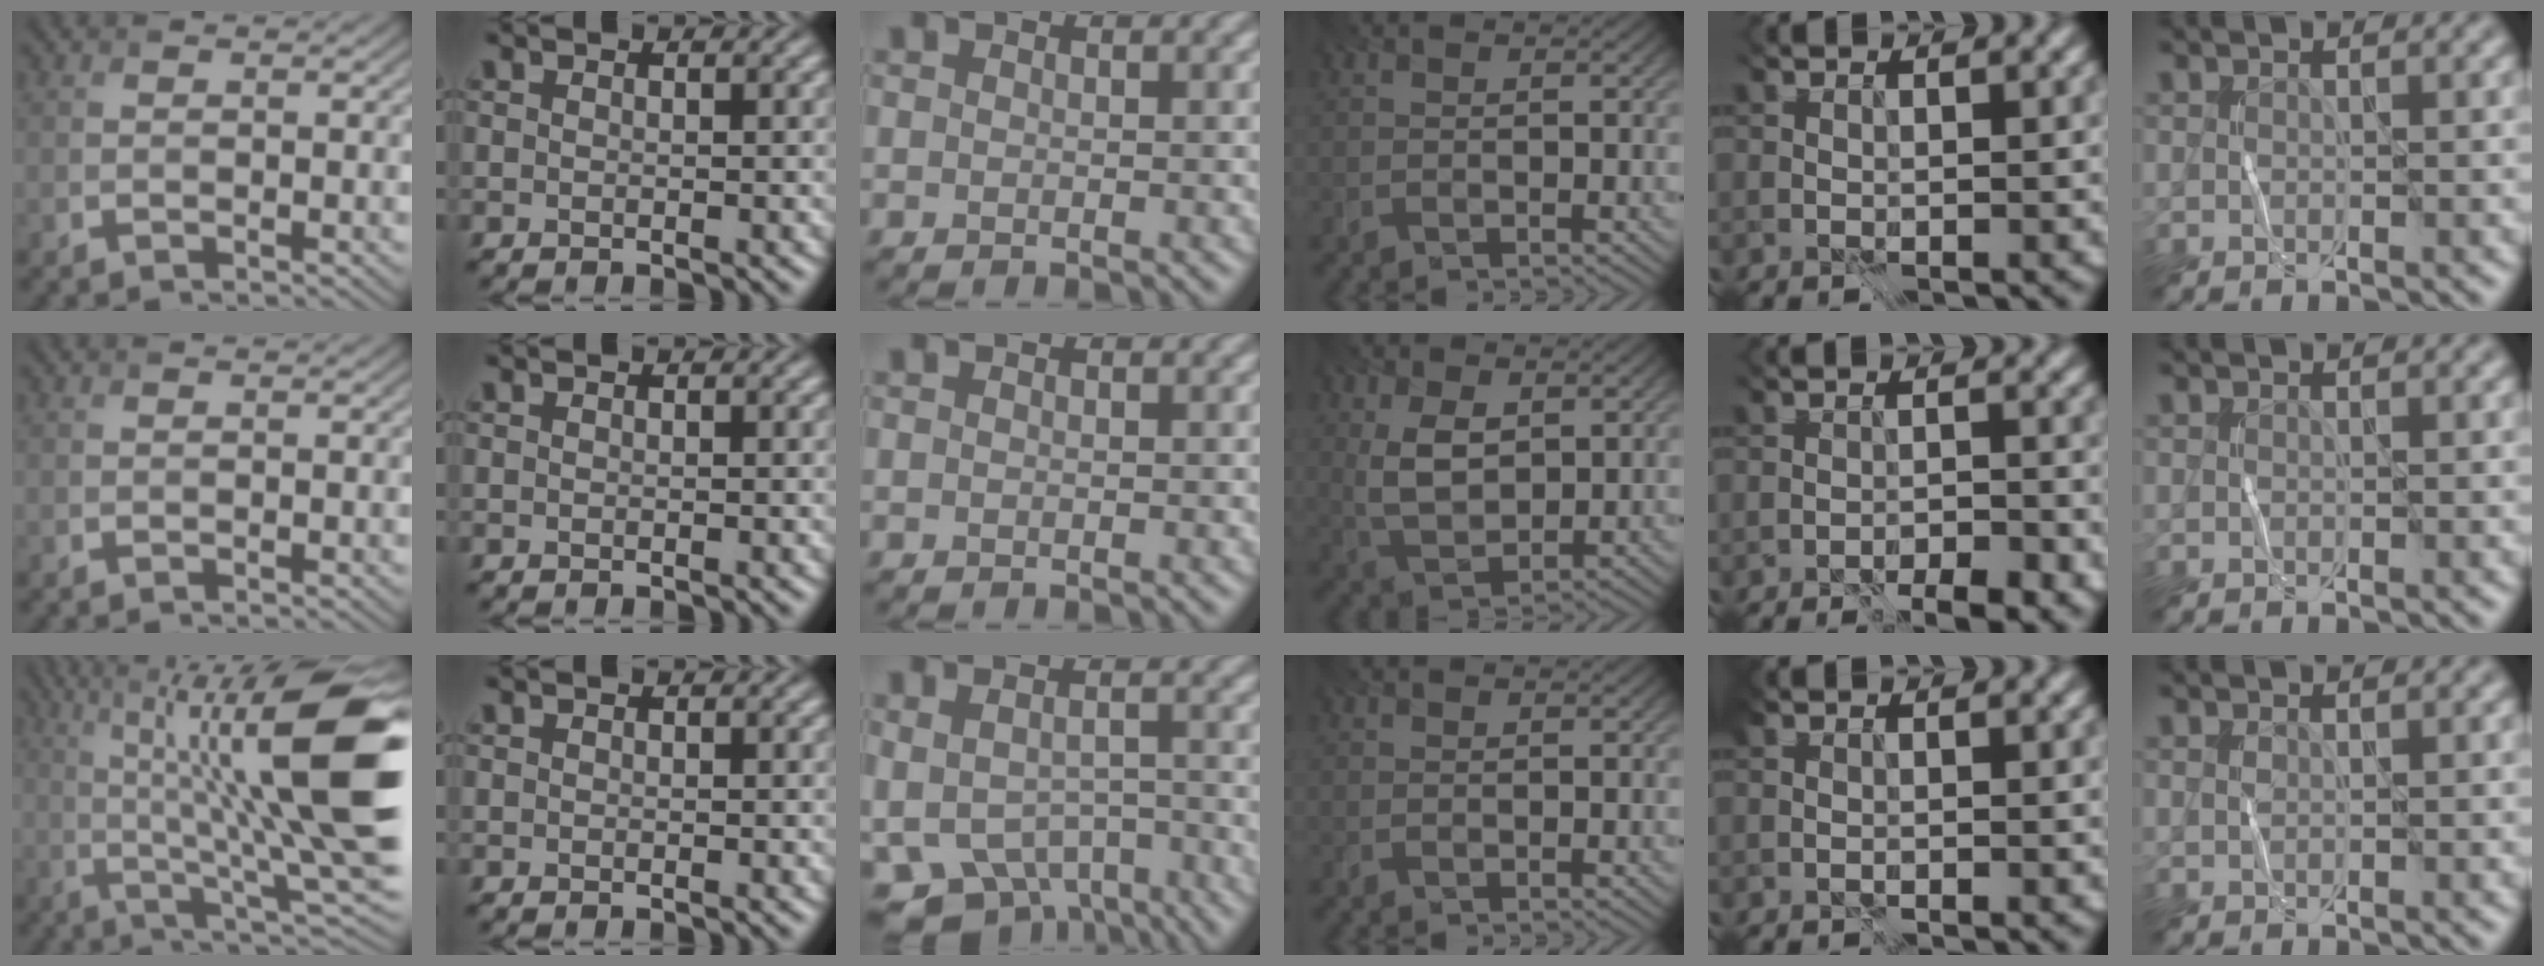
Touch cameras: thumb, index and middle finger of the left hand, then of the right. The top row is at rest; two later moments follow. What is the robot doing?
{"motion": "wrap", "object": "cellophane"}